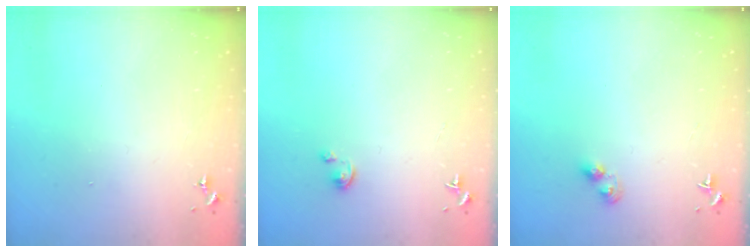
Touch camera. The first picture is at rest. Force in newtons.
{"total": 2.7, "press": 2.7, "slide": 0.3}
{"total": 4.2, "press": 4.2, "slide": 0.4}